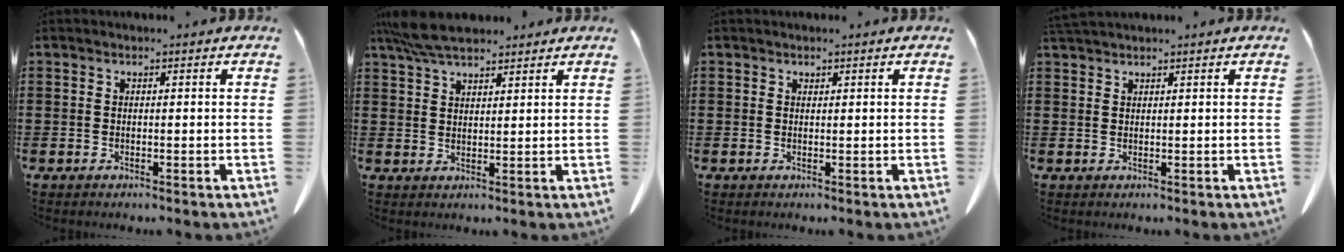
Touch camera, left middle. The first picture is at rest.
{"total": 6.2, "force": [5.2, 1.5, 3.1], "torque": [-0.073, -0.006, 0.099]}
{"total": 0.5, "force": [0.5, 0.3, 0.0], "torque": [-0.001, 0.000, 0.010]}
{"total": 1.5, "force": [1.4, 0.1, 0.3], "torque": [-0.010, 0.000, 0.029]}